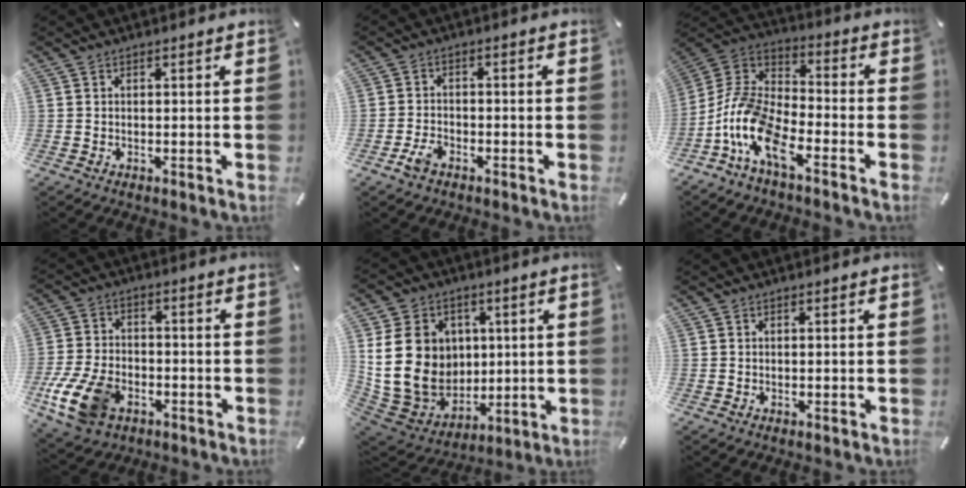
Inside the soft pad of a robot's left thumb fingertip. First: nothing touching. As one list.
[{"total": 3.8, "force": [-2.4, 2.4, 1.8], "torque": [-0.043, 0.009, -0.047]}, {"total": 13.1, "force": [-7.6, 6.3, 8.7], "torque": [-0.205, 0.008, -0.150]}, {"total": 12.7, "force": [-5.5, 8.4, 7.8], "torque": [-0.172, 0.025, -0.099]}, {"total": 19.0, "force": [2.8, 16.2, 9.4], "torque": [-0.195, -0.016, 0.064]}, {"total": 0.0}]